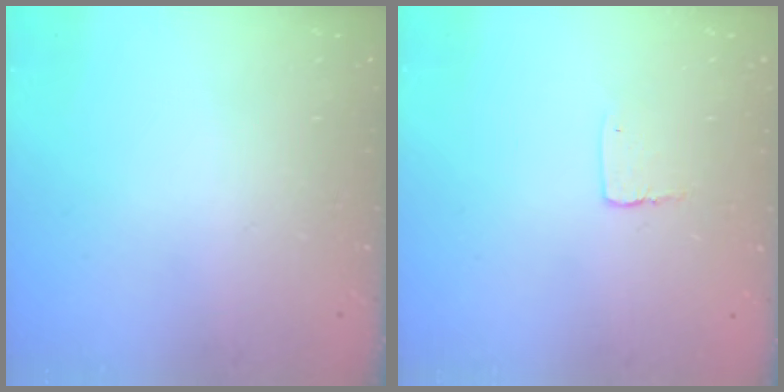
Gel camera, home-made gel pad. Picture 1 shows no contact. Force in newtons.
{"total": 3.6, "press": 3.6, "slide": 0.3}